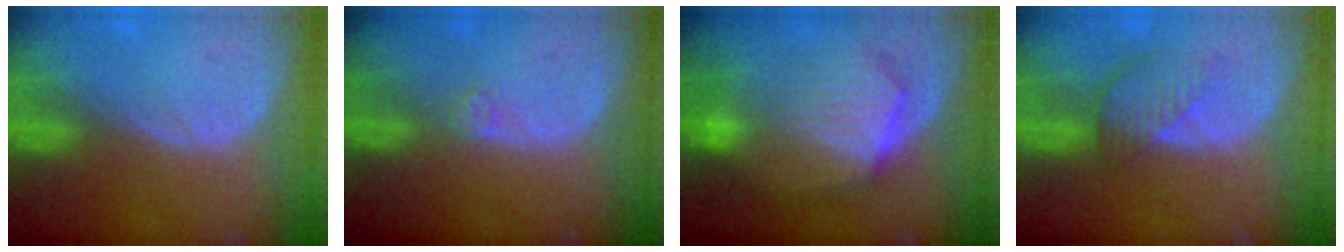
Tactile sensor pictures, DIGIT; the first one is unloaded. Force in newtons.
{"total": 1.2, "press": 1.2, "slide": 0.3}
{"total": 10.7, "press": 10.7, "slide": 0.7}
{"total": 4.5, "press": 4.1, "slide": 2.0}